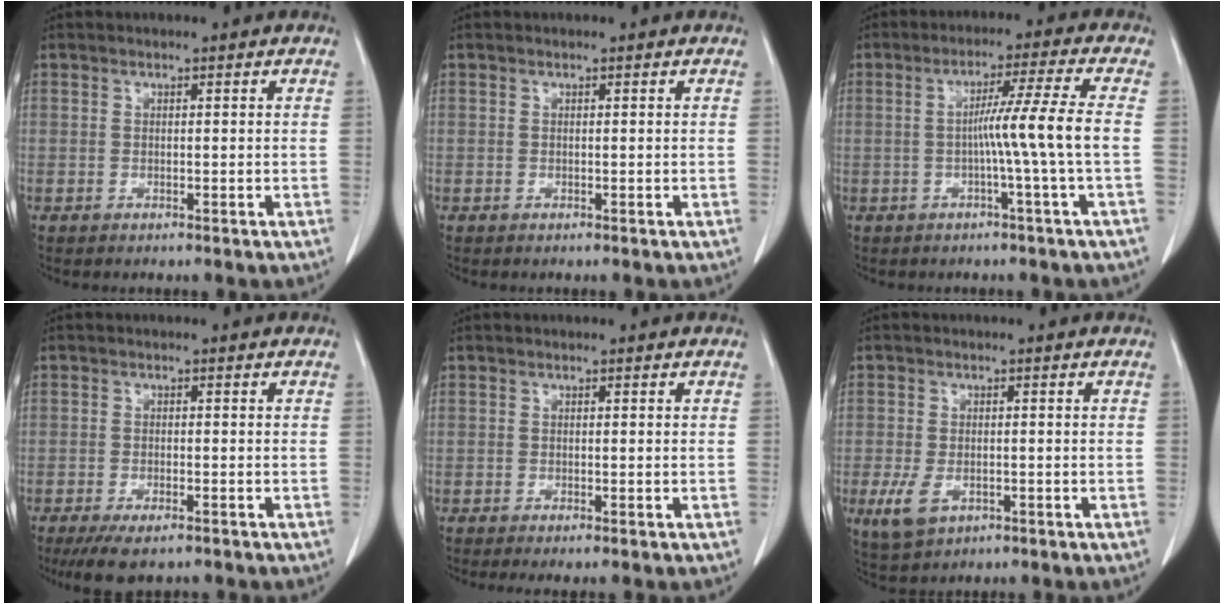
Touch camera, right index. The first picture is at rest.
{"total": 0.0}
{"total": 7.2, "force": [-1.0, -2.3, 6.7], "torque": [-0.109, 0.010, -0.012]}
{"total": 6.1, "force": [-4.5, 1.7, 3.7], "torque": [-0.061, -0.013, -0.070]}
{"total": 1.8, "force": [-1.5, -0.1, 1.1], "torque": [-0.017, -0.004, -0.021]}
{"total": 4.8, "force": [-1.8, 3.0, 3.3], "torque": [-0.074, -0.006, -0.022]}